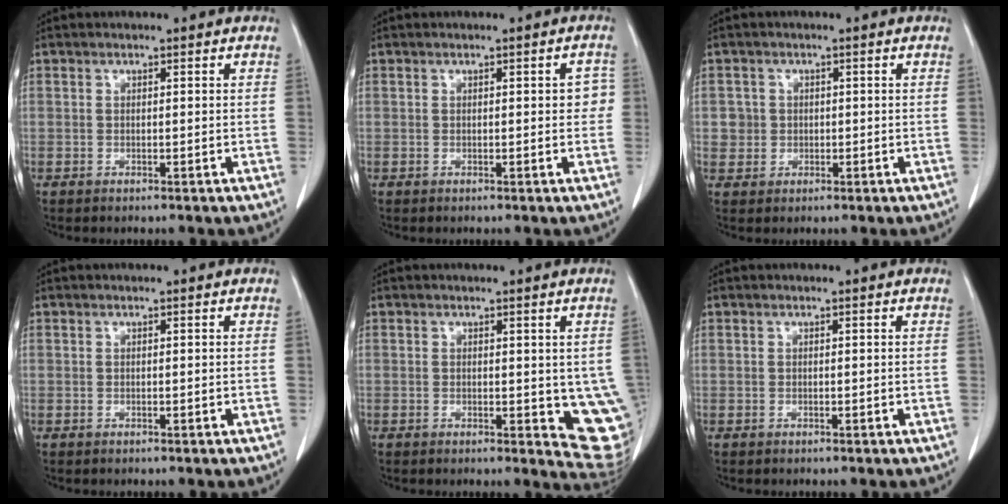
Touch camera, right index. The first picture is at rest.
{"total": 2.3, "force": [0.2, 1.0, 2.0], "torque": [-0.011, 0.009, 0.000]}
{"total": 2.5, "force": [0.2, 2.5, 0.1], "torque": [0.009, 0.004, 0.005]}
{"total": 0.0}
{"total": 8.2, "force": [-0.2, 3.5, 7.5], "torque": [-0.083, -0.020, -0.001]}
{"total": 0.0}